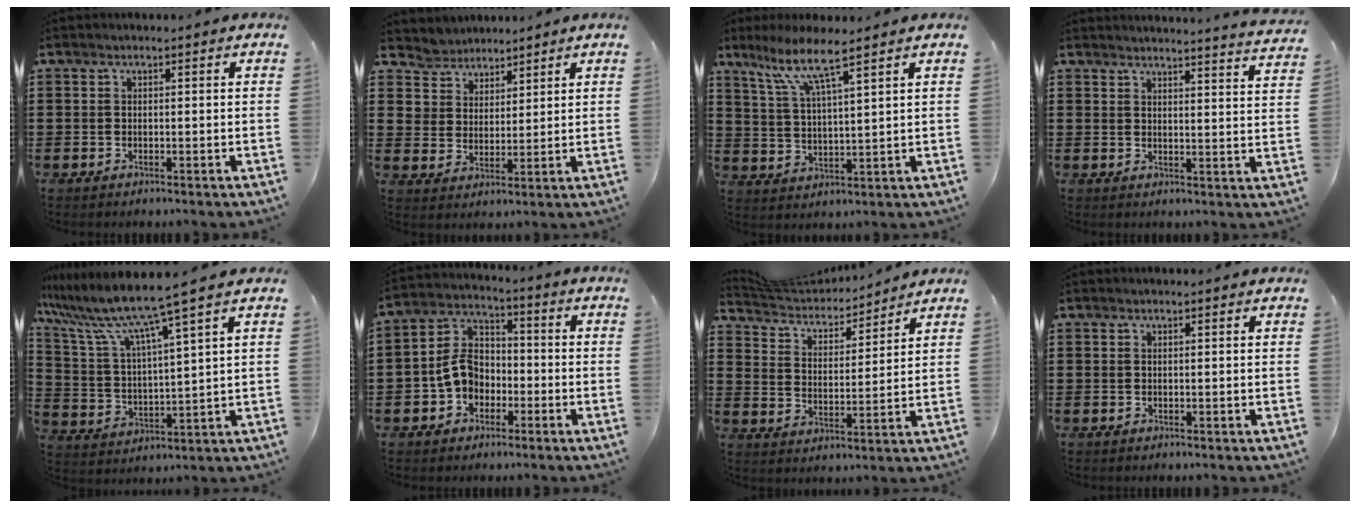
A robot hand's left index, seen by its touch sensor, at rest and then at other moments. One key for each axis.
{"total": 4.9, "fx": 4.1, "fy": 2.6, "fz": -1.0, "tx": -0.013, "ty": -0.020, "tz": 0.074}
{"total": 7.9, "fx": 5.6, "fy": 0.4, "fz": 5.6, "tx": -0.125, "ty": -0.017, "tz": 0.095}
{"total": 3.6, "fx": 3.5, "fy": -0.8, "fz": 0.2, "tx": -0.008, "ty": -0.027, "tz": 0.060}
{"total": 9.2, "fx": 7.4, "fy": -0.6, "fz": 5.4, "tx": -0.135, "ty": -0.045, "tz": 0.118}
{"total": 7.4, "fx": -2.1, "fy": 5.7, "fz": 4.1, "tx": -0.102, "ty": 0.019, "tz": -0.044}
{"total": 4.8, "fx": 4.6, "fy": 1.0, "fz": 0.8, "tx": -0.041, "ty": -0.030, "tz": 0.077}
{"total": 0.0}